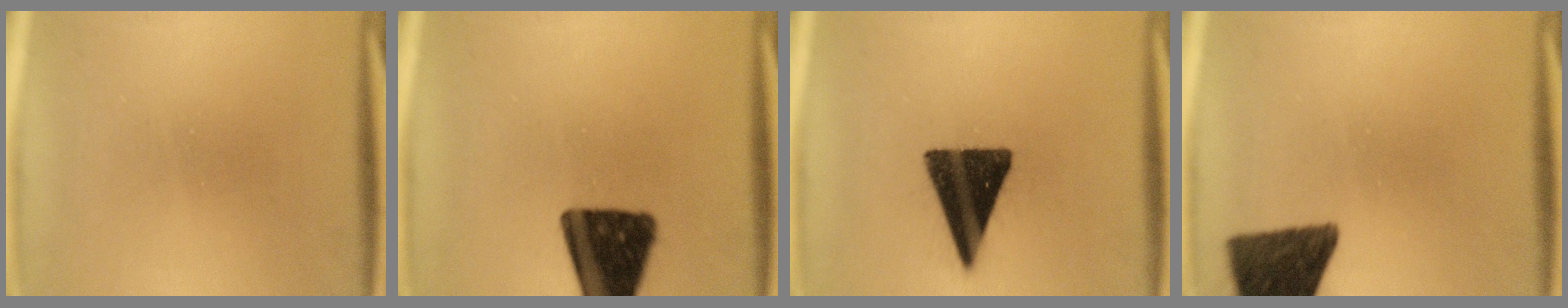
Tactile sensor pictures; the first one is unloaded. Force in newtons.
{"total": 17.7}
{"total": 16.1}
{"total": 12.9}